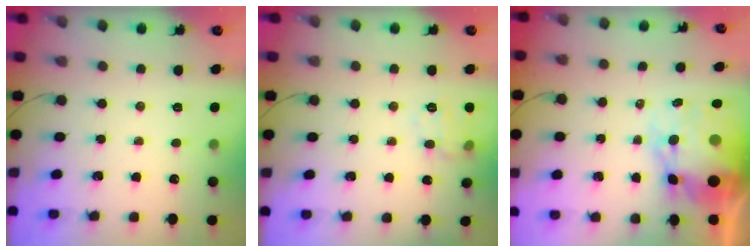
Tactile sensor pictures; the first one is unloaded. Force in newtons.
{"total": 8.7, "press": 8.7, "slide": 0.6}
{"total": 14.0, "press": 13.6, "slide": 3.6}